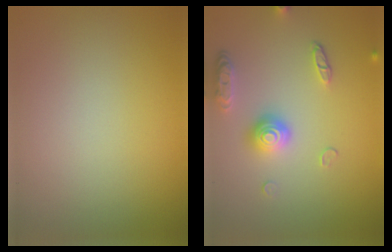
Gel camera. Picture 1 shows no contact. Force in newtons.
{"total": 3.6, "press": 3.0, "slide": 2.0}